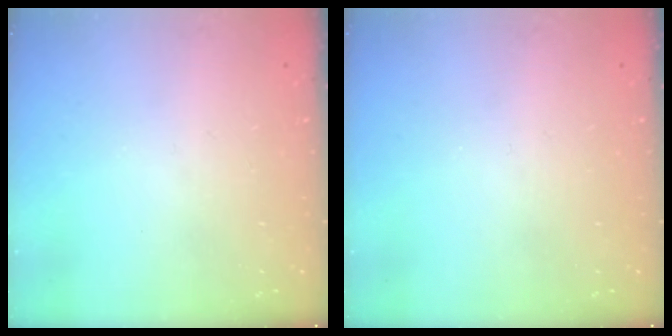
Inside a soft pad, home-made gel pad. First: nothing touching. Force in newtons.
{"total": 0.0}